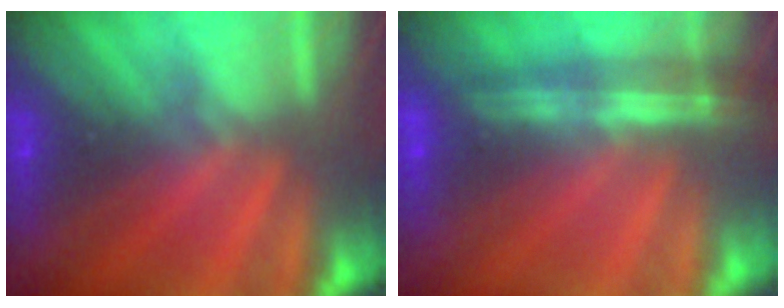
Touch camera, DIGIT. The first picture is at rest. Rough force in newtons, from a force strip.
{"total": 8.3}